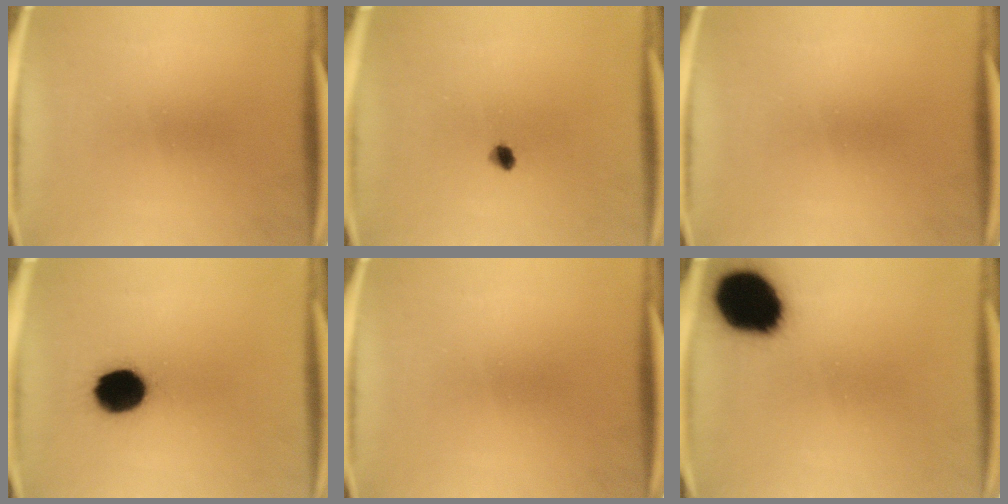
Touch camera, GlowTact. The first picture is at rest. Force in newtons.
{"total": 1.9}
{"total": 0.0}
{"total": 12.6}
{"total": 0.0}
{"total": 18.7}